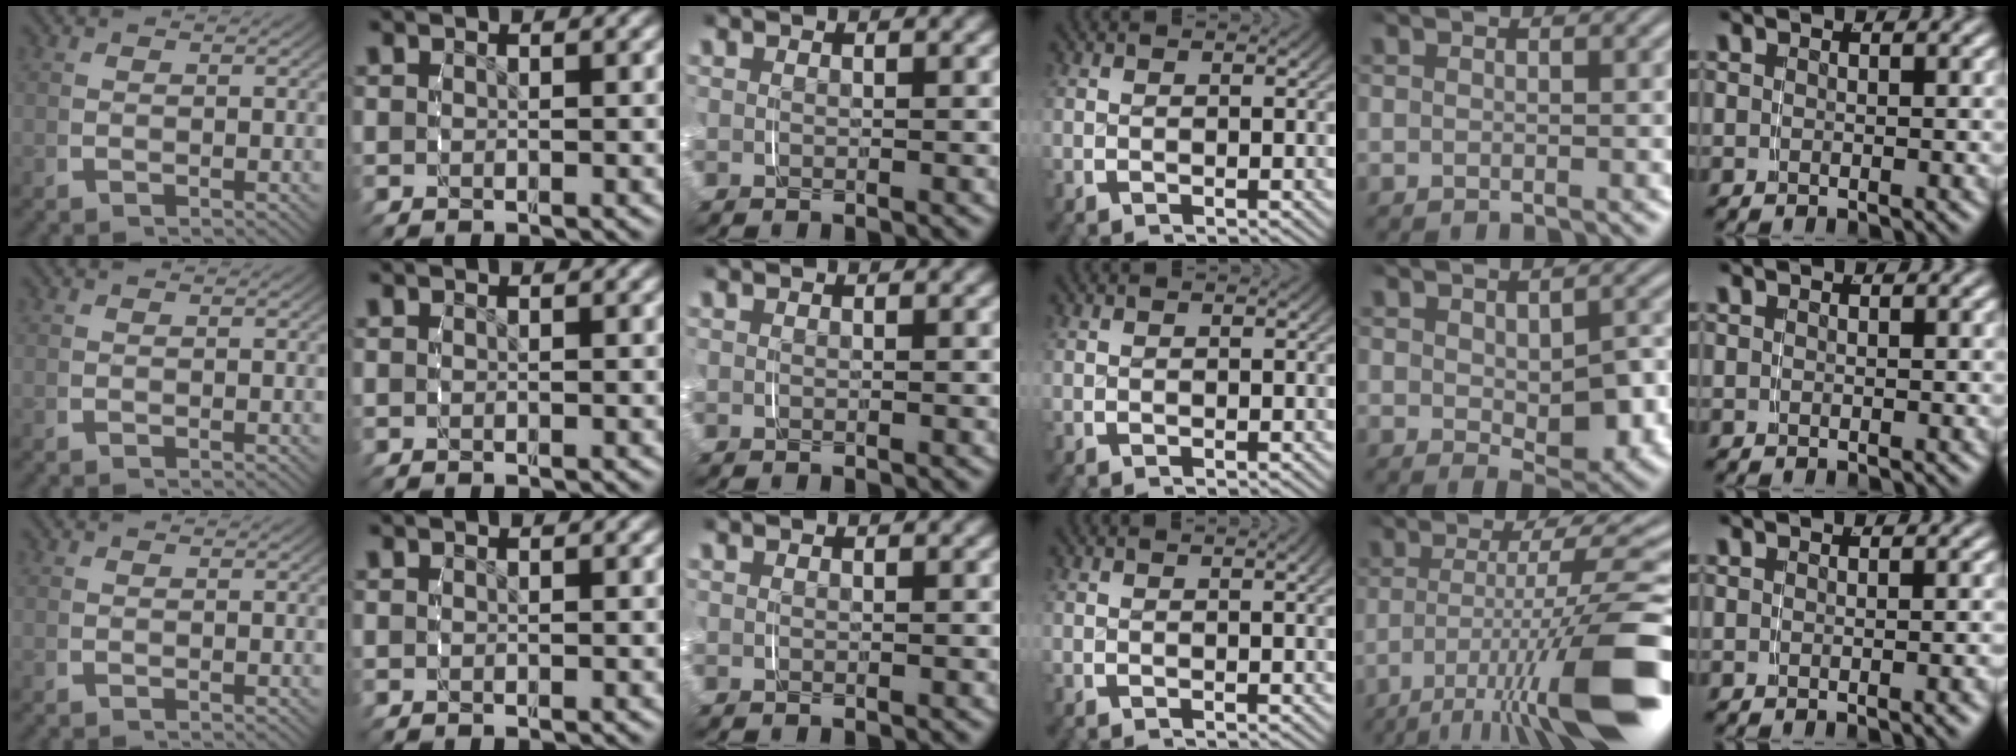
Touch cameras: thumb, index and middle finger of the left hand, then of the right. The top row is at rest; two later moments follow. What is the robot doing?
{"motion": "grasp_and_lifting", "object": "pencil case"}